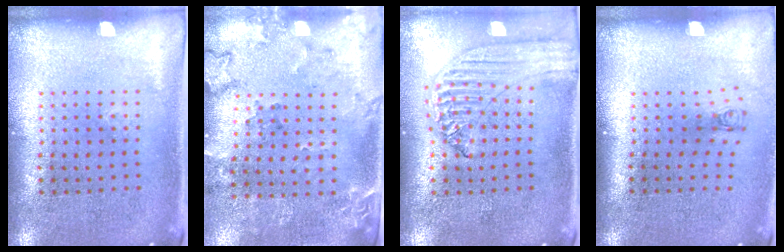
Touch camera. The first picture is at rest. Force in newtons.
{"total": 1.9, "press": 1.5, "slide": 1.1}
{"total": 1.3, "press": 1.3, "slide": 0.1}
{"total": 0.8, "press": 0.3, "slide": 0.7}